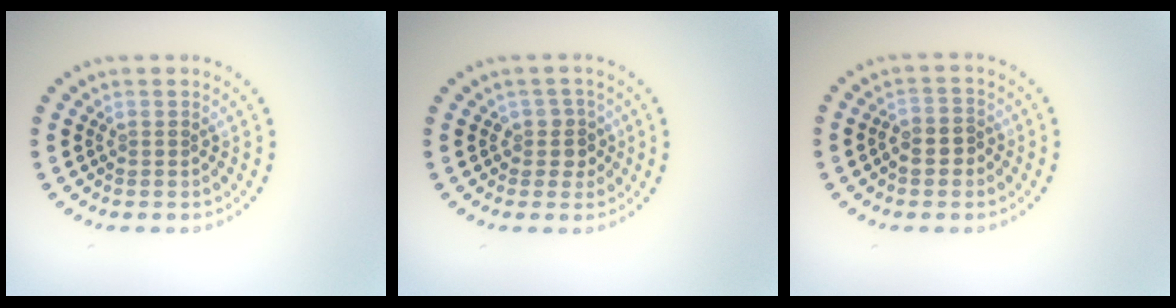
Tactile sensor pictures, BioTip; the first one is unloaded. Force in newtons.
{"total": 2.0, "press": 1.6, "slide": 1.1}
{"total": 2.3, "press": 2.2, "slide": 0.9}